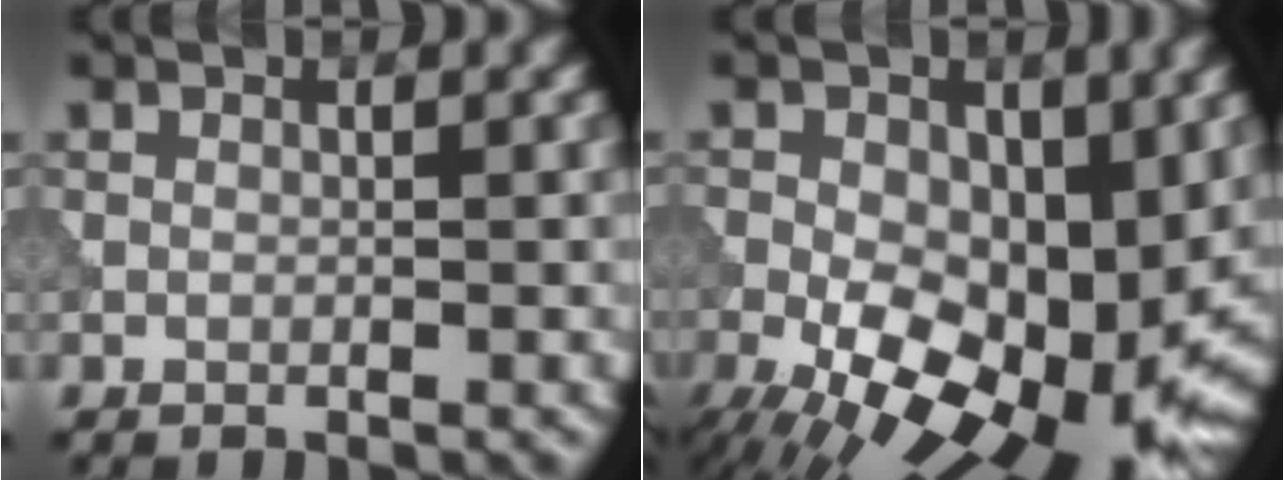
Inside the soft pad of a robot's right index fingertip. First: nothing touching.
{"total": 15.5, "force": [-3.4, 8.5, 12.5], "torque": [-0.191, -0.024, -0.049]}